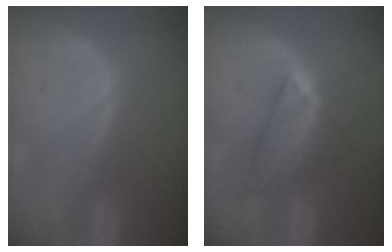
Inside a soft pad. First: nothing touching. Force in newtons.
{"total": 6.1, "press": 6.0, "slide": 1.0}